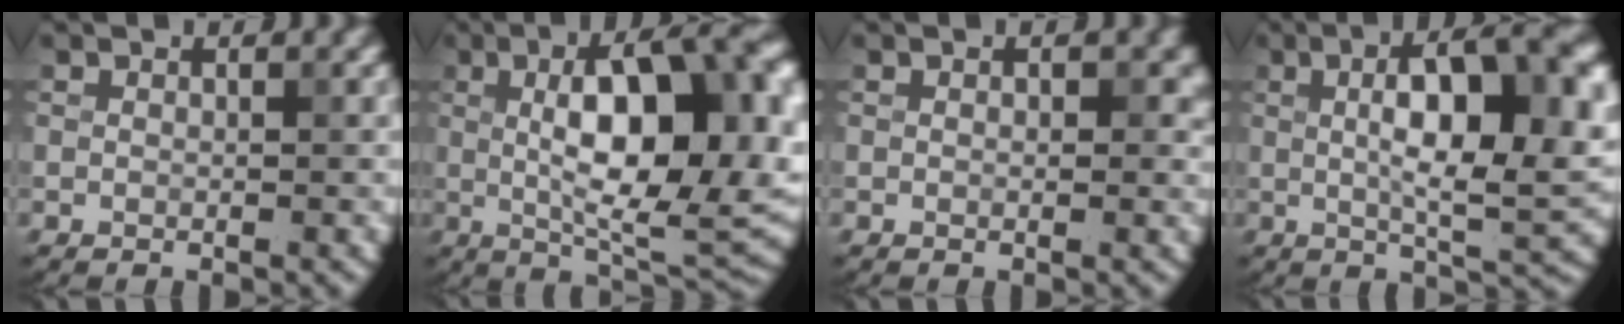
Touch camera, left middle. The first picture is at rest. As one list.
[{"total": 13.0, "force": [1.6, 4.9, 11.9], "torque": [-0.163, 0.009, 0.028]}, {"total": 1.8, "force": [0.3, 1.2, 1.3], "torque": [-0.014, 0.000, 0.005]}, {"total": 10.8, "force": [1.9, 3.2, 10.2], "torque": [-0.151, 0.009, 0.033]}]